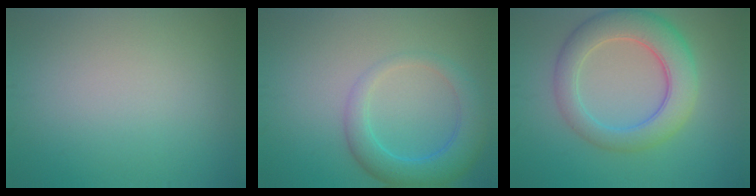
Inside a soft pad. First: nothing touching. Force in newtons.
{"total": 4.5, "press": 4.5, "slide": 0.3}
{"total": 6.8, "press": 6.8, "slide": 0.3}